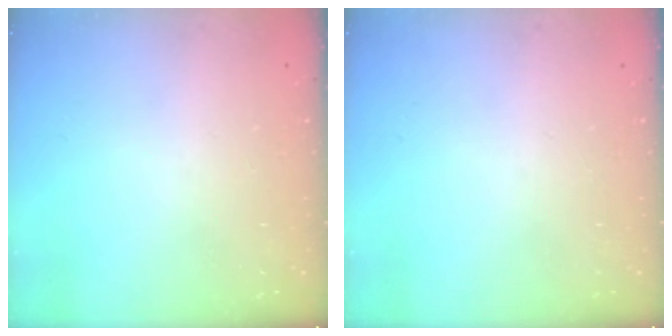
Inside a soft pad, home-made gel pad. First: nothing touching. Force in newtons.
{"total": 0.0}